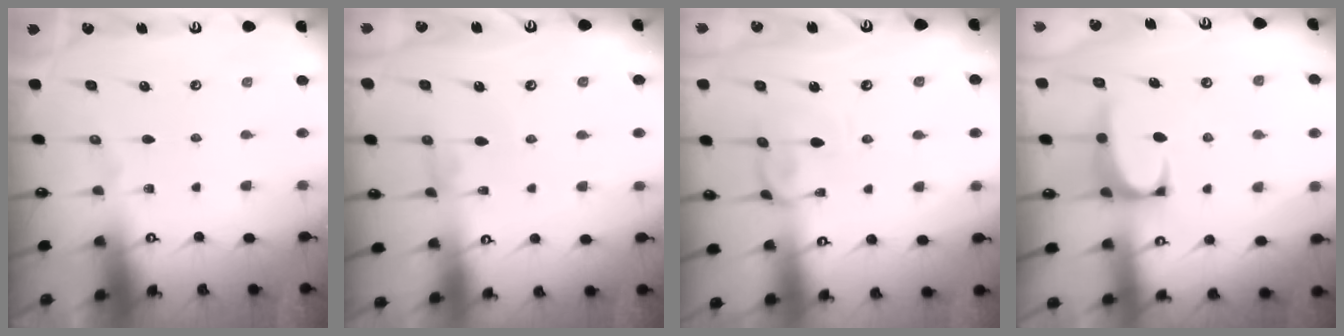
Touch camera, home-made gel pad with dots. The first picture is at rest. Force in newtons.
{"total": 0.0}
{"total": 0.6, "press": 0.1, "slide": 0.6}
{"total": 1.4, "press": 1.3, "slide": 0.5}